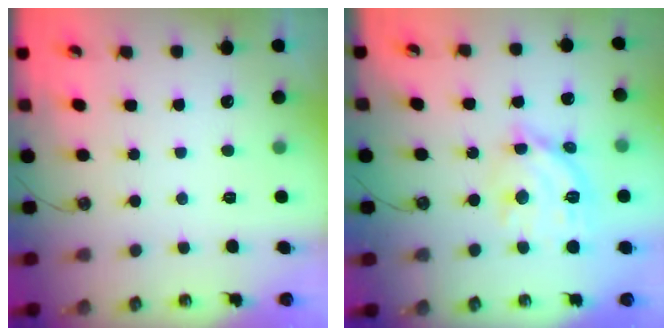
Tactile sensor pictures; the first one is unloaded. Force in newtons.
{"total": 13.5, "press": 13.5, "slide": 1.2}